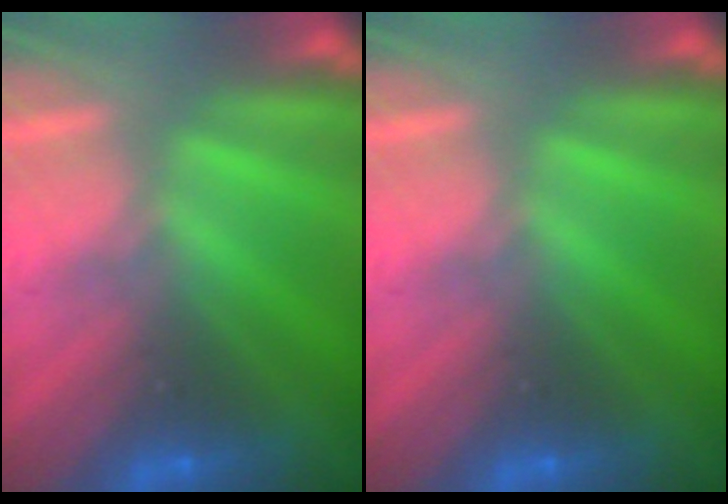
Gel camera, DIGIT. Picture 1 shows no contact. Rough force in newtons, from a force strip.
{"total": 0.0}